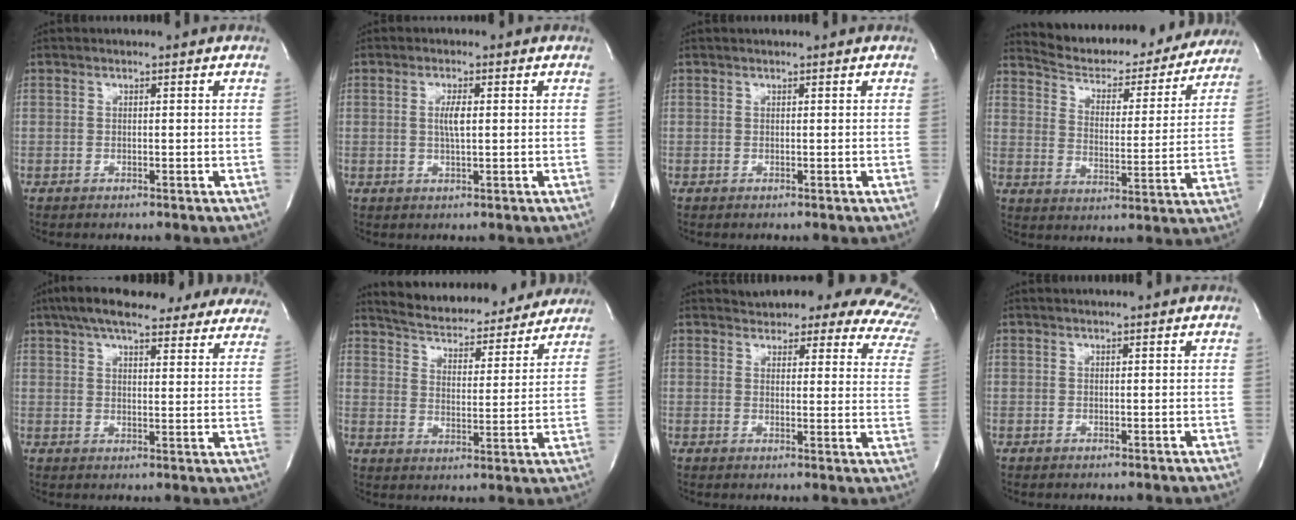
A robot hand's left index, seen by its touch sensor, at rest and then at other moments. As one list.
[{"total": 2.6, "force": [0.3, 0.3, 2.6], "torque": [-0.052, -0.002, 0.007]}, {"total": 0.7, "force": [0.7, 0.0, 0.3], "torque": [-0.005, 0.007, 0.010]}, {"total": 22.4, "force": [20.7, 5.7, 6.2], "torque": [-0.090, -0.027, 0.272]}, {"total": 26.5, "force": [22.1, 6.6, 13.0], "torque": [-0.206, 0.017, 0.268]}, {"total": 20.9, "force": [19.3, 5.2, 6.2], "torque": [-0.098, -0.005, 0.260]}, {"total": 19.5, "force": [17.4, 5.6, 6.7], "torque": [-0.088, -0.055, 0.178]}, {"total": 2.4, "force": [2.1, 0.0, 1.1], "torque": [-0.014, 0.019, 0.028]}]